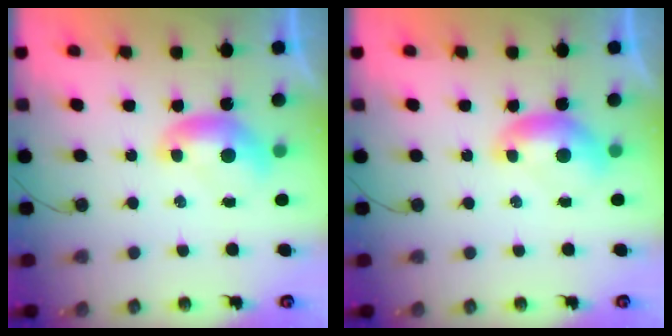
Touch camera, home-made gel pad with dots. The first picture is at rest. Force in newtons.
{"total": 0.0}